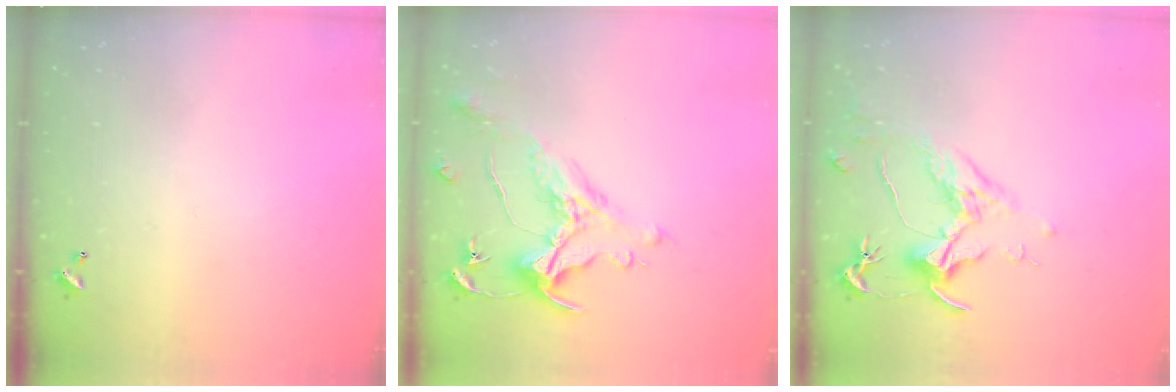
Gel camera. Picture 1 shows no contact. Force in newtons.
{"total": 0.9, "press": 0.2, "slide": 0.9}
{"total": 1.6, "press": 1.4, "slide": 0.9}